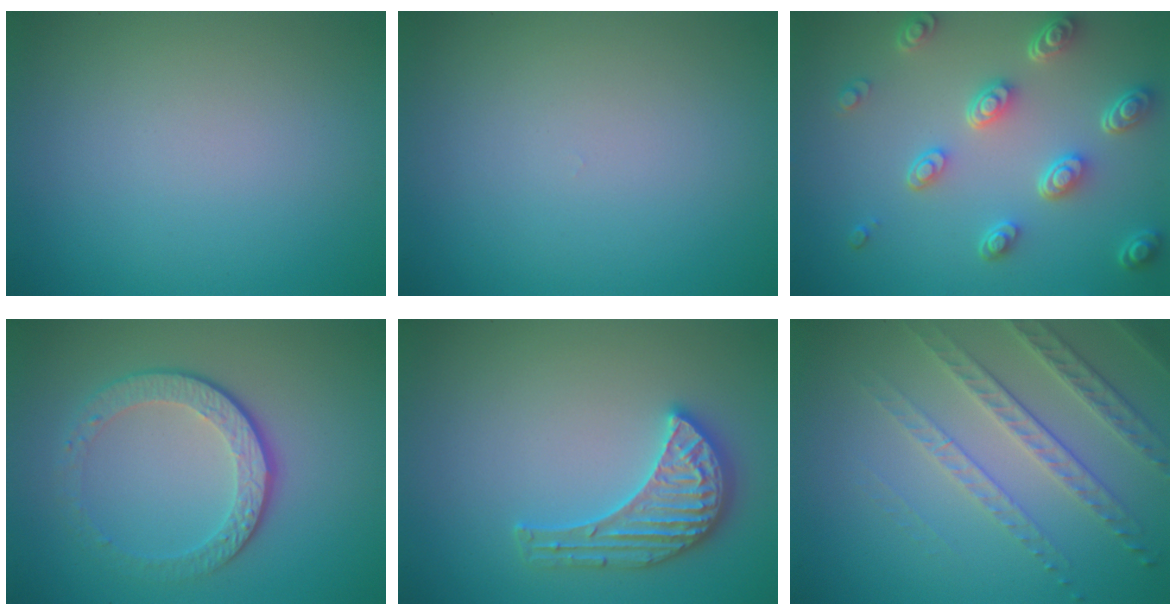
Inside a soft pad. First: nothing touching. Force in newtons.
{"total": 0.0}
{"total": 5.2, "press": 3.9, "slide": 3.4}
{"total": 4.3, "press": 3.0, "slide": 3.1}
{"total": 3.7, "press": 3.7, "slide": 0.3}
{"total": 3.8, "press": 3.4, "slide": 1.5}